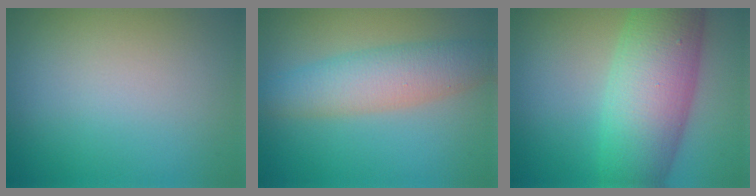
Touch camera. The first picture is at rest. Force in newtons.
{"total": 4.8, "press": 4.8, "slide": 0.1}
{"total": 10.7, "press": 10.7, "slide": 0.4}